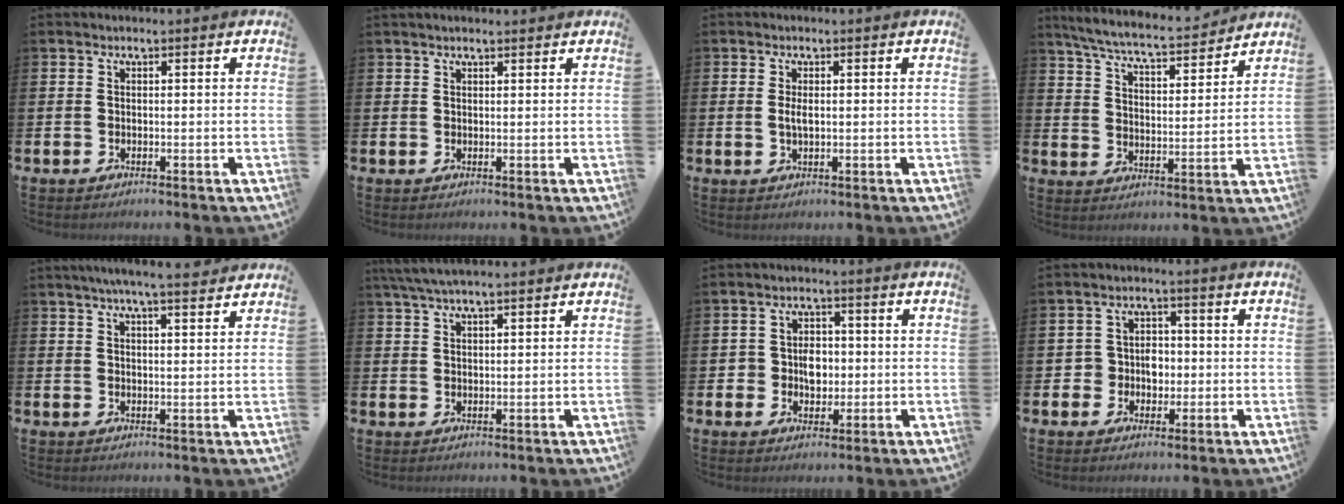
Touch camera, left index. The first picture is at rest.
{"total": 1.3, "force": [1.2, 0.2, 0.4], "torque": [-0.001, 0.000, 0.021]}
{"total": 1.9, "force": [0.1, 0.8, 1.7], "torque": [-0.028, 0.001, -0.002]}
{"total": 6.7, "force": [6.3, 0.8, 2.1], "torque": [-0.066, -0.047, 0.106]}
{"total": 5.0, "force": [4.6, -0.1, 1.9], "torque": [-0.040, -0.015, 0.081]}
{"total": 4.6, "force": [4.0, 0.8, 2.2], "torque": [-0.043, -0.006, 0.072]}
{"total": 4.0, "force": [-0.2, 3.3, 2.2], "torque": [-0.021, -0.001, -0.015]}
{"total": 3.6, "force": [-0.3, 3.5, 1.1], "torque": [-0.020, 0.005, -0.016]}